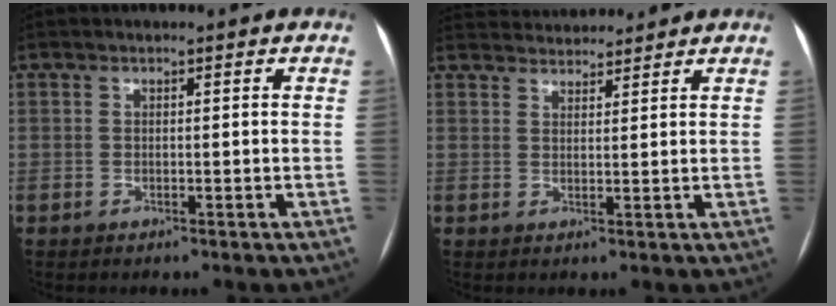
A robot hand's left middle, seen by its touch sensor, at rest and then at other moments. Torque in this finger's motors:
{"motor_torque": [-0.24, -0.33, -0.07, -0.03]}